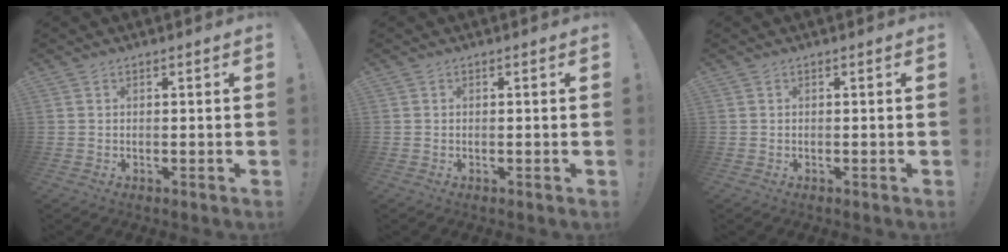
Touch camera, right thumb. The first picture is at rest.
{"total": 0.0}
{"total": 0.0}